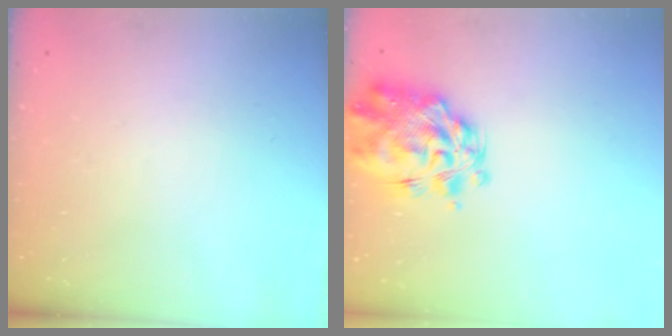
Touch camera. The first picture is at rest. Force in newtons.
{"total": 7.9, "press": 7.4, "slide": 2.8}